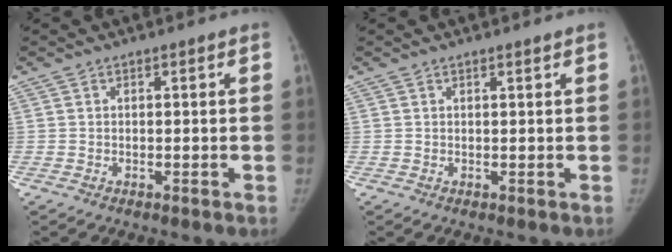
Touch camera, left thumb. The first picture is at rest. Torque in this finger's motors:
{"motor_torque": [-0.39, 0.10, -0.23, 0.50, -0.06]}